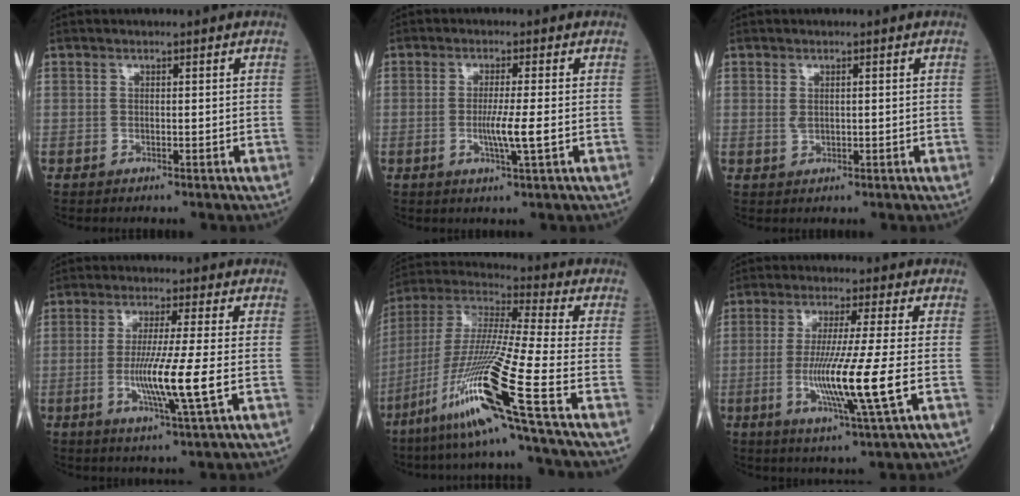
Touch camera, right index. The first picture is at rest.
{"total": 4.3, "force": [-0.8, -0.6, 4.2], "torque": [-0.080, -0.008, -0.016]}
{"total": 1.5, "force": [0.3, 0.6, 1.3], "torque": [-0.028, 0.003, 0.010]}
{"total": 8.9, "force": [-1.7, -1.1, 8.7], "torque": [-0.167, -0.023, -0.031]}
{"total": 19.3, "force": [-9.4, -1.7, 16.8], "torque": [-0.364, -0.043, -0.188]}
{"total": 11.4, "force": [-2.3, -1.4, 11.1], "torque": [-0.217, -0.028, -0.045]}